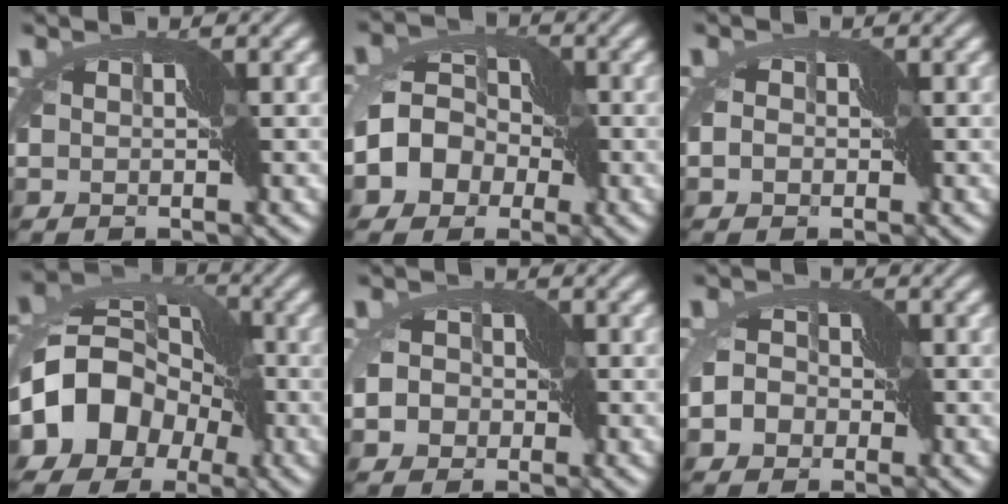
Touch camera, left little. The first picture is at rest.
{"total": 5.9, "force": [-1.2, 4.5, 3.6], "torque": [-0.069, -0.002, -0.044]}
{"total": 1.5, "force": [-0.5, 1.1, 0.8], "torque": [-0.006, 0.004, -0.018]}
{"total": 12.4, "force": [-3.0, 9.3, 7.6], "torque": [-0.140, -0.005, -0.075]}
{"total": 4.2, "force": [-2.3, 3.3, 1.3], "torque": [-0.010, -0.007, -0.055]}
{"total": 3.6, "force": [-1.7, 2.9, 1.5], "torque": [-0.012, 0.001, -0.046]}